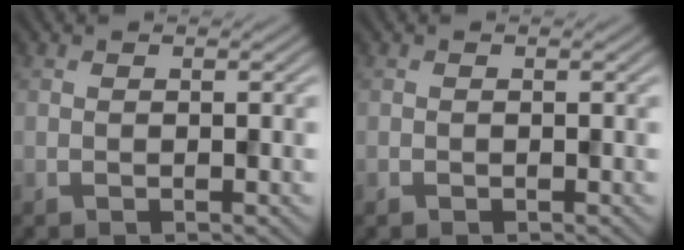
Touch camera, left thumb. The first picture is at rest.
{"total": 0.0}